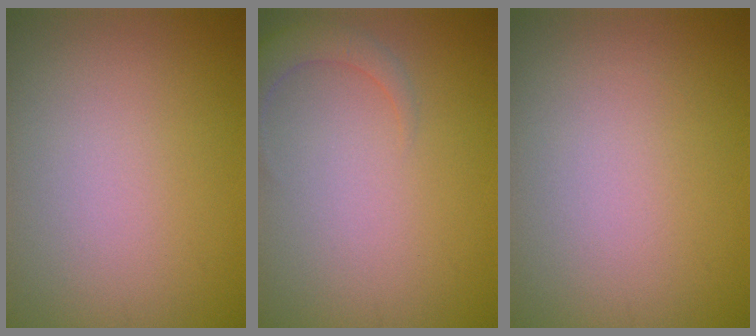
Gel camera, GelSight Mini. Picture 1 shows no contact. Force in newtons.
{"total": 2.1, "press": 2.1, "slide": 0.3}
{"total": 0.0}